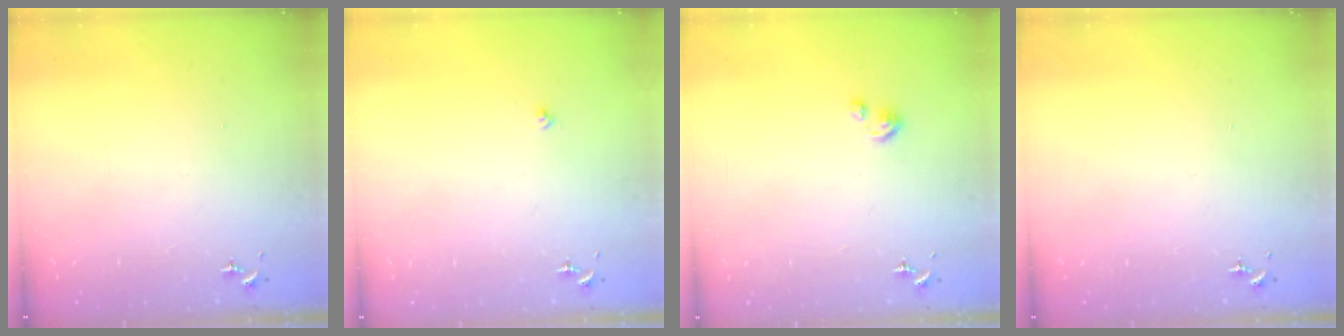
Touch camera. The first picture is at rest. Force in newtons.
{"total": 2.1, "press": 2.1, "slide": 0.3}
{"total": 2.4, "press": 2.4, "slide": 0.2}
{"total": 0.0}